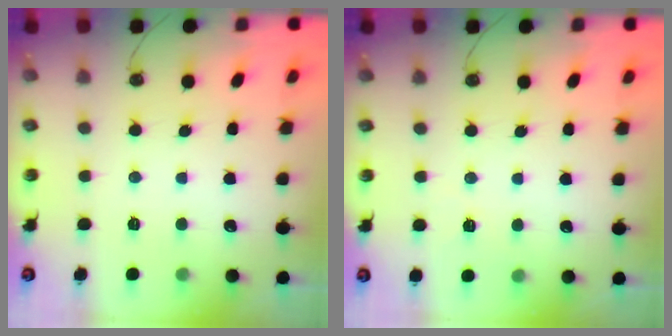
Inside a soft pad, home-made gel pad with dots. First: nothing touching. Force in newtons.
{"total": 2.6, "press": 1.9, "slide": 1.8}